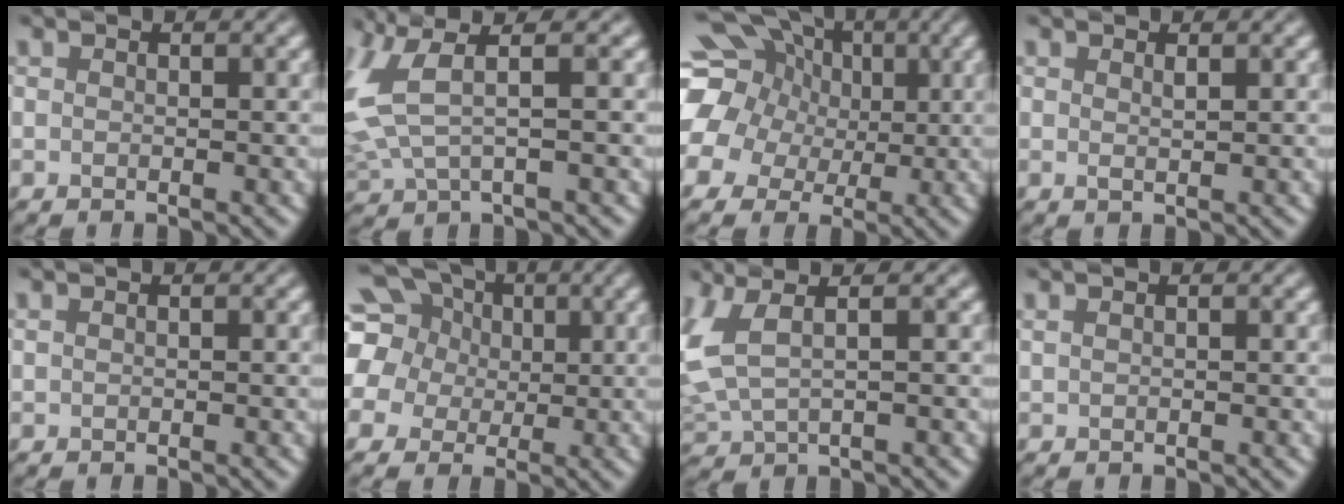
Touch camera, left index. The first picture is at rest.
{"total": 5.5, "force": [1.6, 1.9, 4.9], "torque": [-0.133, 0.004, 0.032]}
{"total": 18.5, "force": [4.5, 15.7, 8.8], "torque": [-0.203, 0.030, 0.039]}
{"total": 0.7, "force": [0.3, 0.1, 0.5], "torque": [-0.014, -0.005, 0.006]}
{"total": 0.7, "force": [0.5, 0.3, 0.5], "torque": [-0.012, -0.001, 0.004]}
{"total": 13.4, "force": [4.3, 11.3, 5.9], "torque": [-0.169, 0.032, 0.057]}
{"total": 5.7, "force": [1.3, 2.6, 4.9], "torque": [-0.138, 0.001, 0.034]}
{"total": 1.6, "force": [1.0, 0.8, 1.1], "torque": [-0.016, -0.002, 0.001]}